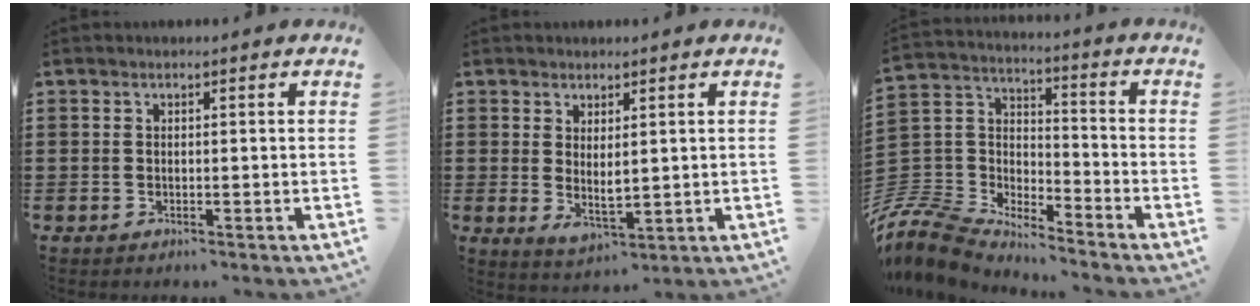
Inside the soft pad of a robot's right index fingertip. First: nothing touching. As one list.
[{"total": 2.7, "force": [1.1, 1.0, 2.2], "torque": [-0.035, -0.003, 0.021]}, {"total": 7.5, "force": [-7.0, 2.5, 1.2], "torque": [-0.077, -0.012, -0.152]}]